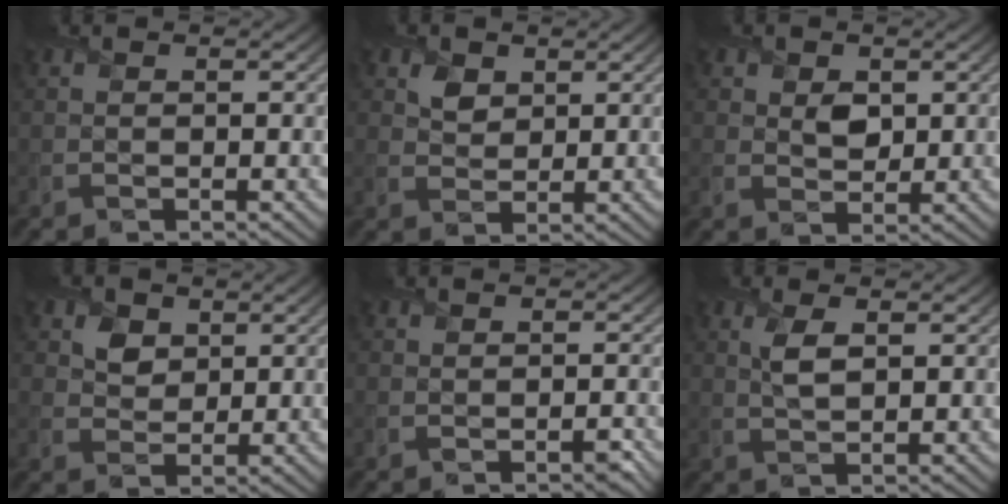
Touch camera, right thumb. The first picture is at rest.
{"total": 2.9, "force": [1.5, 2.2, 1.2], "torque": [-0.031, -0.005, 0.026]}
{"total": 3.1, "force": [1.0, 2.3, 1.7], "torque": [-0.039, -0.009, 0.014]}
{"total": 3.5, "force": [1.5, 2.7, 1.5], "torque": [-0.038, -0.006, 0.020]}
{"total": 1.3, "force": [-0.6, 0.9, 0.8], "torque": [-0.011, -0.008, -0.010]}
{"total": 2.9, "force": [1.1, 1.1, 2.5], "torque": [-0.060, 0.000, 0.020]}